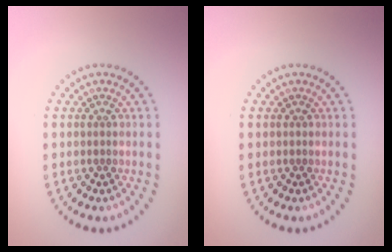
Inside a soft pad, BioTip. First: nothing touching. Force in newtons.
{"total": 0.0}